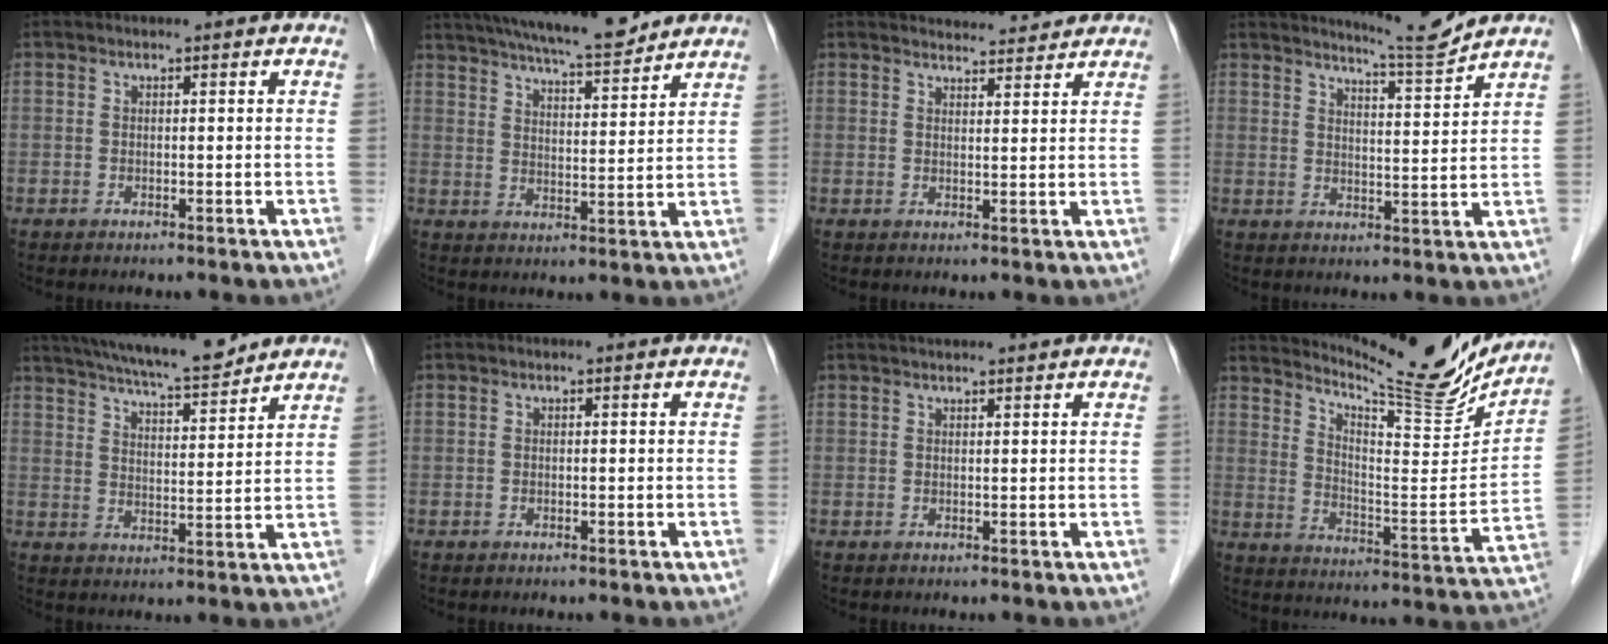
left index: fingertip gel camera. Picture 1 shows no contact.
{"total": 14.8, "force": [13.1, 1.5, 6.8], "torque": [-0.115, 0.011, 0.203]}
{"total": 5.3, "force": [5.2, 0.7, 0.3], "torque": [-0.009, 0.012, 0.067]}
{"total": 6.1, "force": [5.9, -1.5, 0.8], "torque": [-0.029, -0.025, 0.095]}
{"total": 14.3, "force": [12.8, 1.3, 6.3], "torque": [-0.109, 0.009, 0.201]}
{"total": 0.0}
{"total": 4.3, "force": [3.9, 0.3, 1.9], "torque": [-0.023, 0.030, 0.055]}
{"total": 16.9, "force": [16.2, 0.4, 4.6], "torque": [-0.088, -0.070, 0.232]}